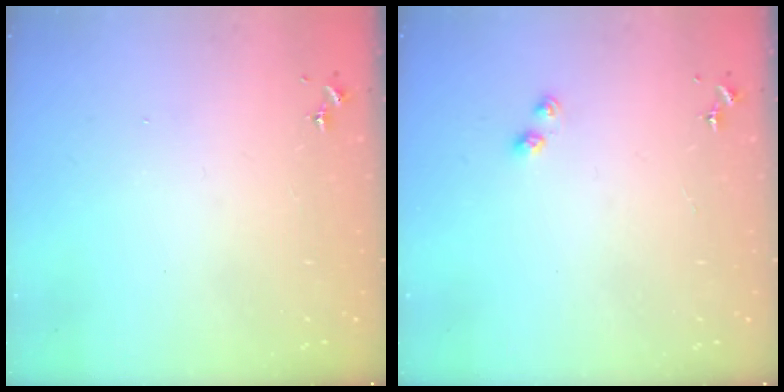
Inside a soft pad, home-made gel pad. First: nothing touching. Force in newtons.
{"total": 3.2, "press": 3.2, "slide": 0.4}